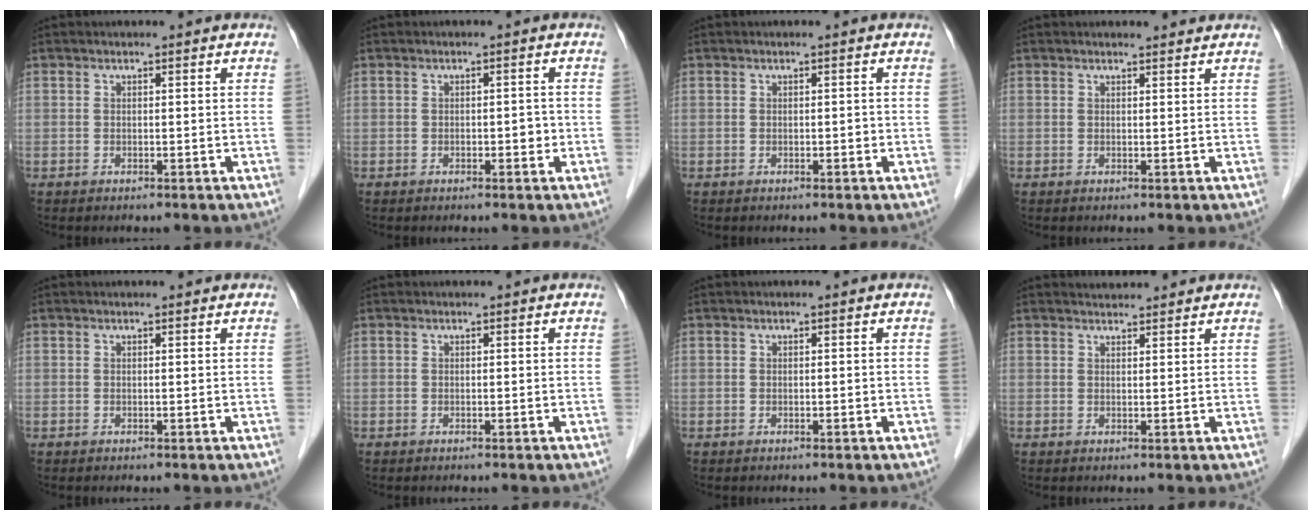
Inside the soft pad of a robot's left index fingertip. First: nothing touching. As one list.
[{"total": 1.6, "force": [-0.6, 0.8, 1.3], "torque": [-0.014, 0.003, -0.008]}, {"total": 0.5, "force": [-0.2, 0.2, 0.4], "torque": [-0.004, 0.001, -0.003]}, {"total": 2.3, "force": [2.2, 0.3, 0.6], "torque": [-0.013, 0.004, 0.026]}, {"total": 0.6, "force": [0.5, 0.1, 0.2], "torque": [-0.007, 0.002, 0.006]}, {"total": 0.0}, {"total": 0.0}, {"total": 2.9, "force": [2.9, 0.4, 0.4], "torque": [-0.012, 0.019, 0.042]}]